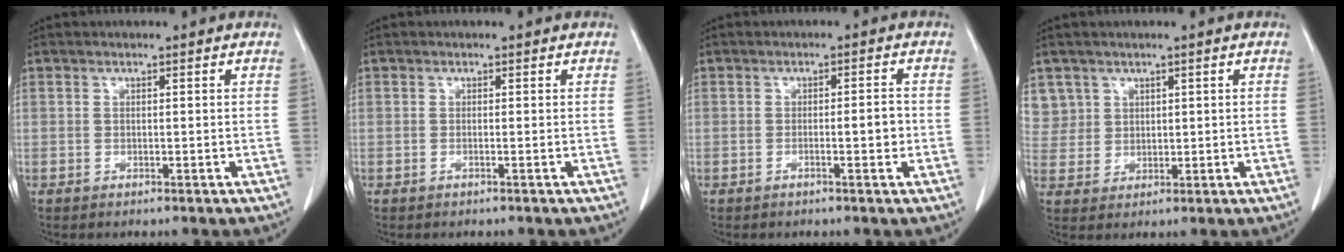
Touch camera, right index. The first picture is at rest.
{"total": 0.0}
{"total": 2.5, "force": [-0.7, 0.3, 2.4], "torque": [-0.031, 0.002, -0.013]}
{"total": 5.1, "force": [2.8, 4.3, -0.3], "torque": [0.016, 0.006, 0.060]}